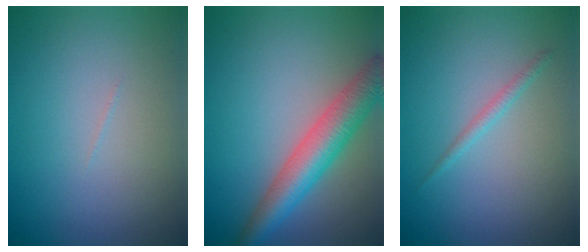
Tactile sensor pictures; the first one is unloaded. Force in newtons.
{"total": 5.6, "press": 5.6, "slide": 0.3}
{"total": 1.0, "press": 1.0, "slide": 0.1}